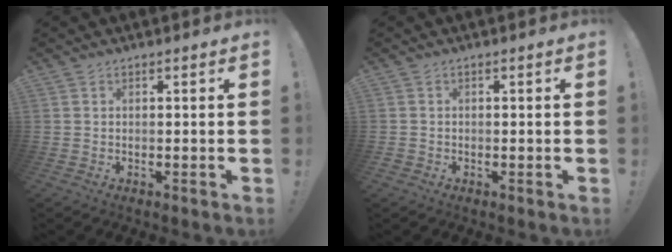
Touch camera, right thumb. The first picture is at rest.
{"total": 1.2, "force": [-0.7, 1.0, 0.1], "torque": [-0.009, 0.006, -0.011]}